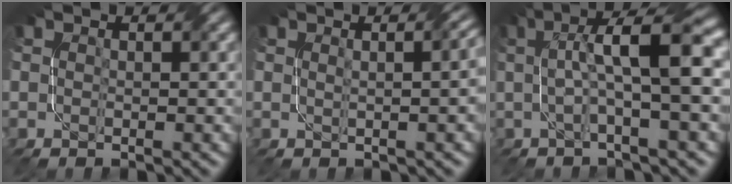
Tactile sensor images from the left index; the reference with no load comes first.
{"total": 5.0, "force": [0.9, 2.3, 4.3], "torque": [-0.018, 0.026, -0.001]}
{"total": 7.2, "force": [1.1, 1.2, 7.0], "torque": [-0.111, 0.016, 0.013]}